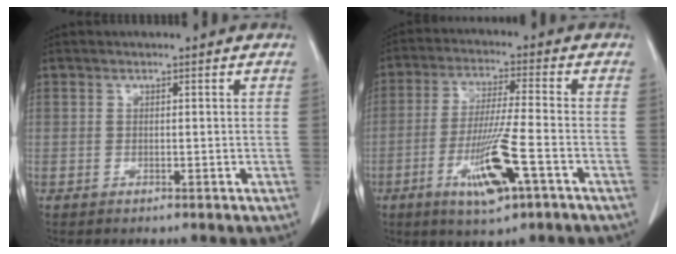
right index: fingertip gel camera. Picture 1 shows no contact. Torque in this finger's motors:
{"motor_torque": [0.14, -0.03, 0.22, 0.11]}